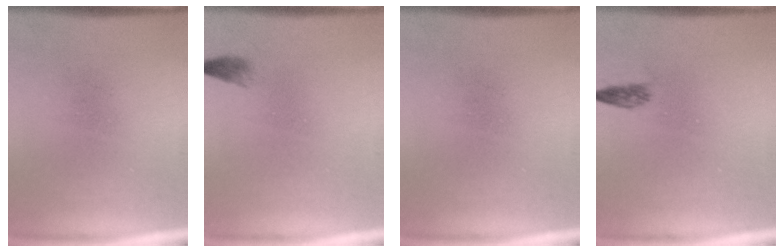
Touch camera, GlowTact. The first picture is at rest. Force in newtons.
{"total": 1.0}
{"total": 0.0}
{"total": 1.3}